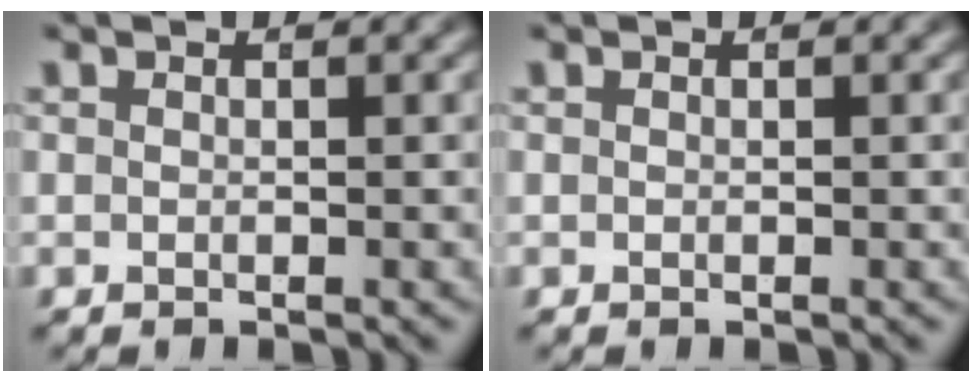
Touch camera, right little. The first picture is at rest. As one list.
[{"total": 0.0}]